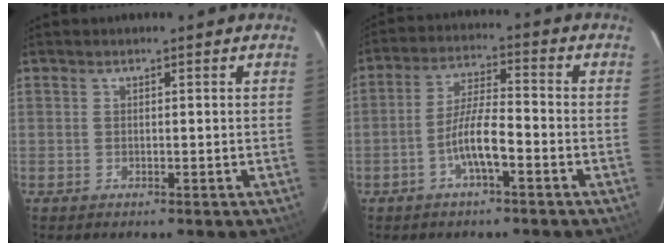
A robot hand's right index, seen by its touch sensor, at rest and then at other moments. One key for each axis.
{"total": 6.7, "fx": -3.2, "fy": 1.1, "fz": 5.8, "tx": -0.118, "ty": 0.008, "tz": -0.056}